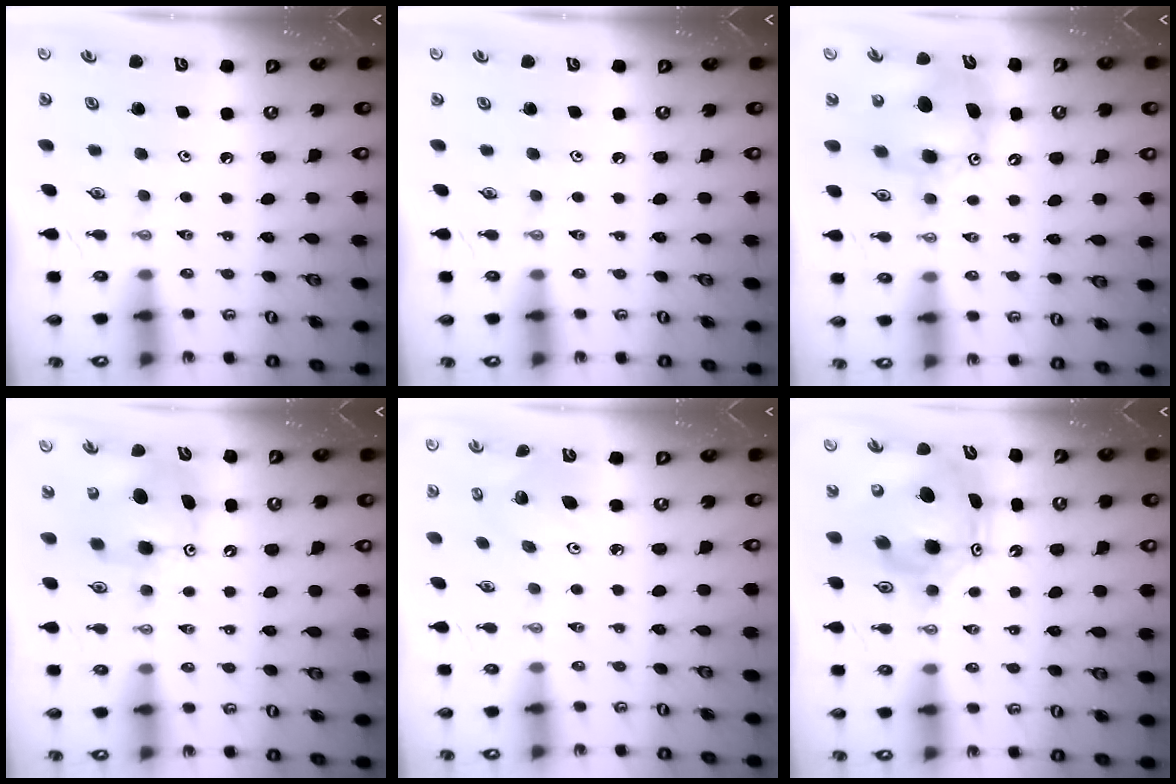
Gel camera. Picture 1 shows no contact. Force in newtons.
{"total": 0.0}
{"total": 10.2, "press": 10.1, "slide": 0.9}
{"total": 9.3, "press": 9.3, "slide": 0.6}
{"total": 4.8, "press": 4.8, "slide": 0.2}
{"total": 12.6, "press": 12.6, "slide": 1.0}